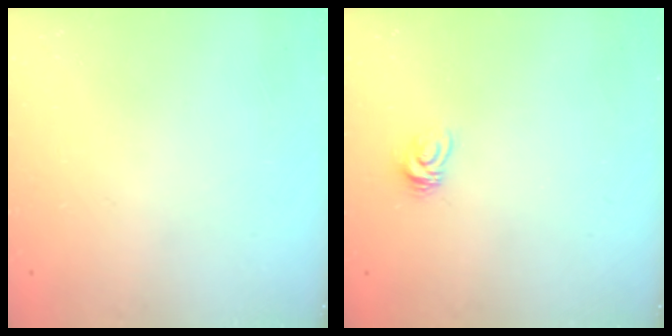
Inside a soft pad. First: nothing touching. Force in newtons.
{"total": 3.8, "press": 3.8, "slide": 0.2}